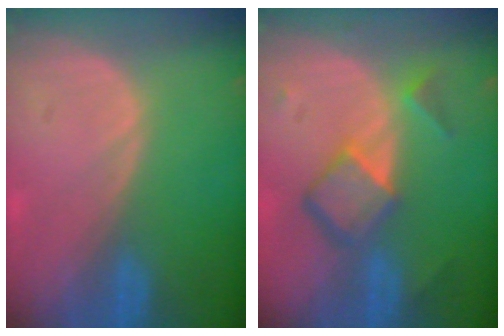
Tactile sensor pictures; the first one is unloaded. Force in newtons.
{"total": 6.9, "press": 5.9, "slide": 3.5}